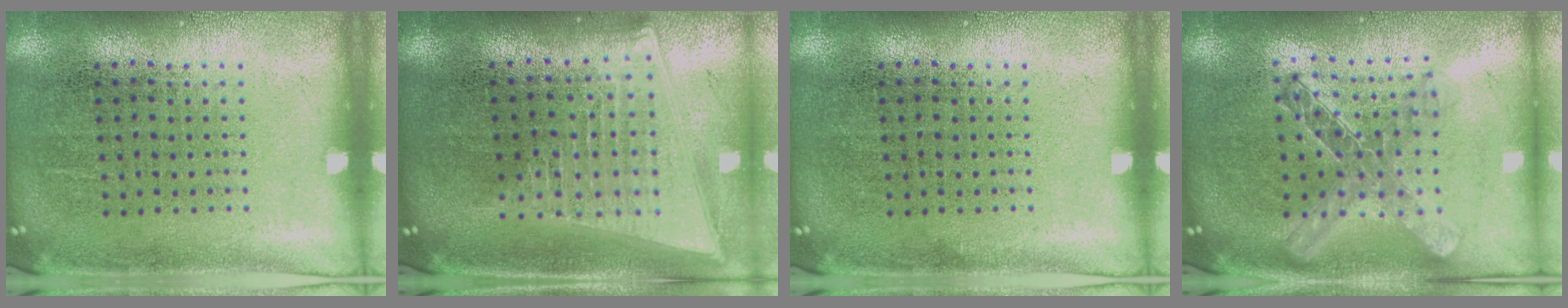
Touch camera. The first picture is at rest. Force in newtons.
{"total": 2.1, "press": 1.7, "slide": 1.1}
{"total": 0.0}
{"total": 2.1, "press": 1.8, "slide": 1.2}